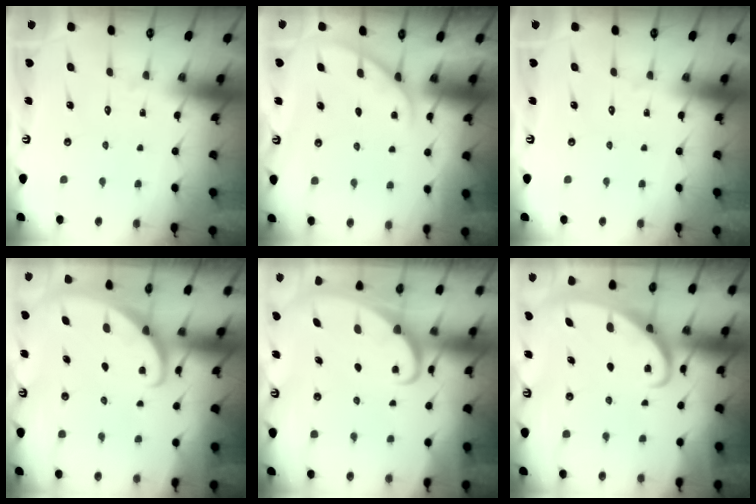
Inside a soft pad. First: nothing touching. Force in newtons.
{"total": 2.1, "press": 2.1, "slide": 0.2}
{"total": 0.0}
{"total": 1.2, "press": 1.2, "slide": 0.1}
{"total": 1.9, "press": 1.9, "slide": 0.3}
{"total": 2.5, "press": 2.5, "slide": 0.4}